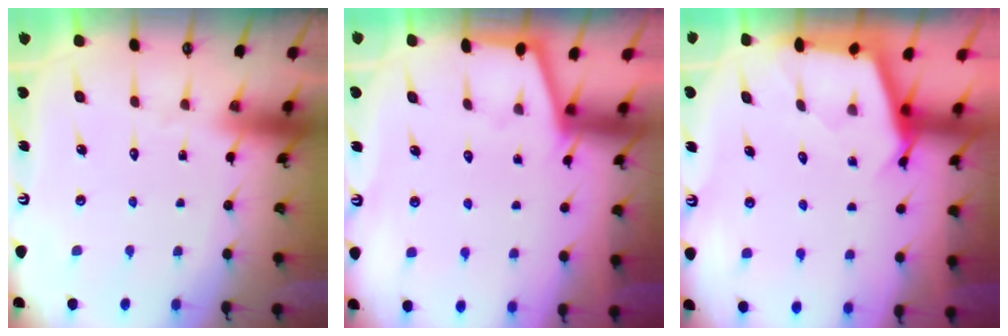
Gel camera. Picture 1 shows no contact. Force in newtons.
{"total": 1.2, "press": 1.1, "slide": 0.3}
{"total": 2.4, "press": 2.4, "slide": 0.2}